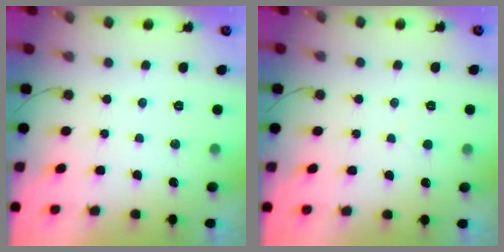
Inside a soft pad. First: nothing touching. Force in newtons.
{"total": 3.8, "press": 3.8, "slide": 0.4}